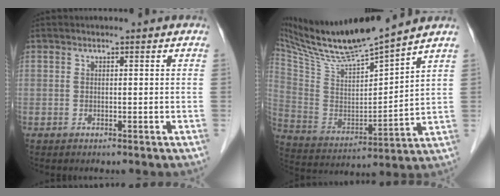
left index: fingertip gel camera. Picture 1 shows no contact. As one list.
[{"total": 16.3, "force": [14.4, -0.2, 7.6], "torque": [-0.148, -0.001, 0.272]}]